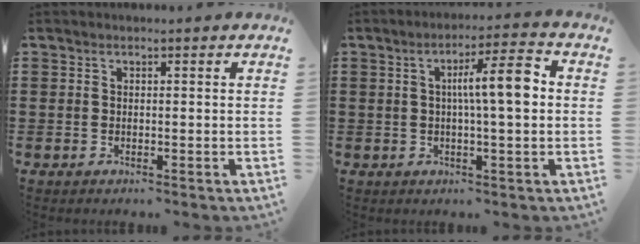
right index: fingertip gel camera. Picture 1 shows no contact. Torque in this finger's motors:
{"motor_torque": [0.45, -0.13, 0.25, 0.12]}